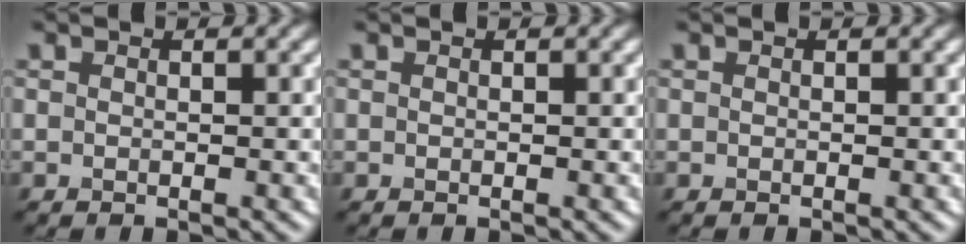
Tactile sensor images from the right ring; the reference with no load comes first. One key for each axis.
{"total": 0.0}
{"total": 0.0}